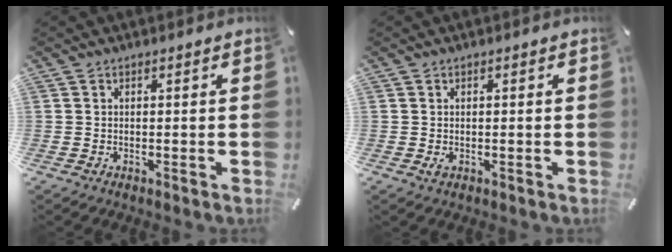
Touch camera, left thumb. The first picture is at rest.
{"total": 1.0, "force": [-0.1, 0.5, 0.8], "torque": [-0.015, 0.000, -0.002]}